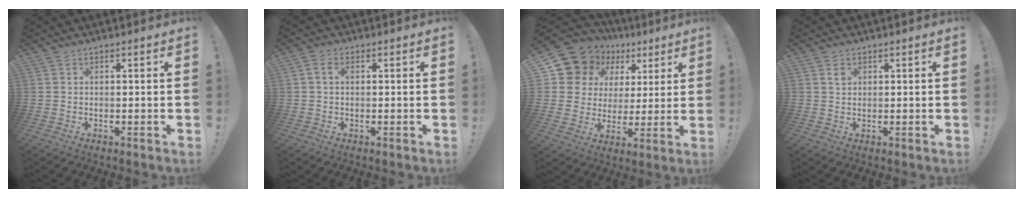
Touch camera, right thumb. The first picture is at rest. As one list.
[{"total": 2.5, "force": [0.6, 1.4, 2.0], "torque": [-0.038, 0.006, 0.010]}, {"total": 12.7, "force": [7.2, 9.8, 3.7], "torque": [-0.073, -0.045, 0.149]}, {"total": 1.3, "force": [0.8, 1.0, 0.5], "torque": [0.008, -0.007, 0.011]}]